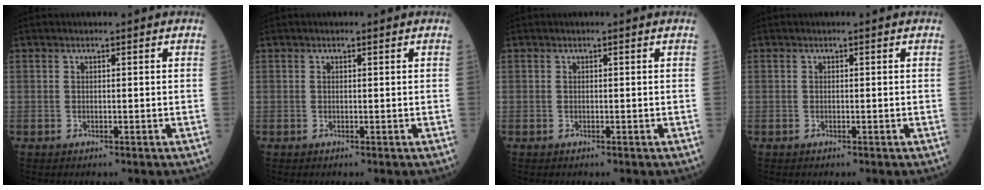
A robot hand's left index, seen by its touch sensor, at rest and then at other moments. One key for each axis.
{"total": 0.0}
{"total": 0.0}
{"total": 0.0}